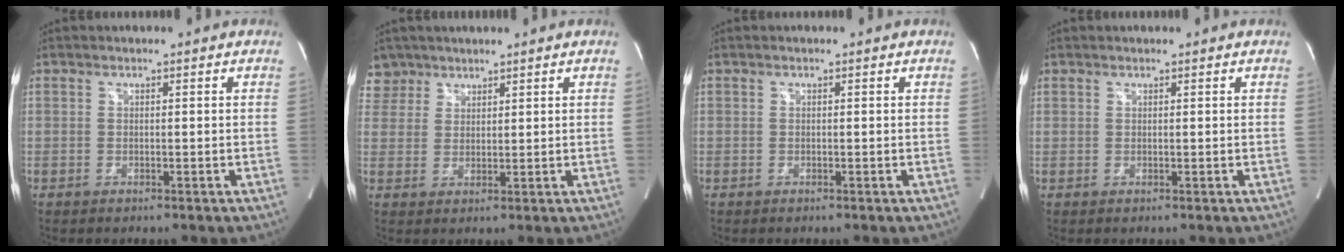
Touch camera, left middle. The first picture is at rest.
{"total": 4.3, "force": [3.3, 2.6, -0.9], "torque": [0.023, 0.005, 0.067]}
{"total": 0.0}
{"total": 0.5, "force": [0.4, 0.4, 0.0], "torque": [-0.001, 0.003, 0.006]}